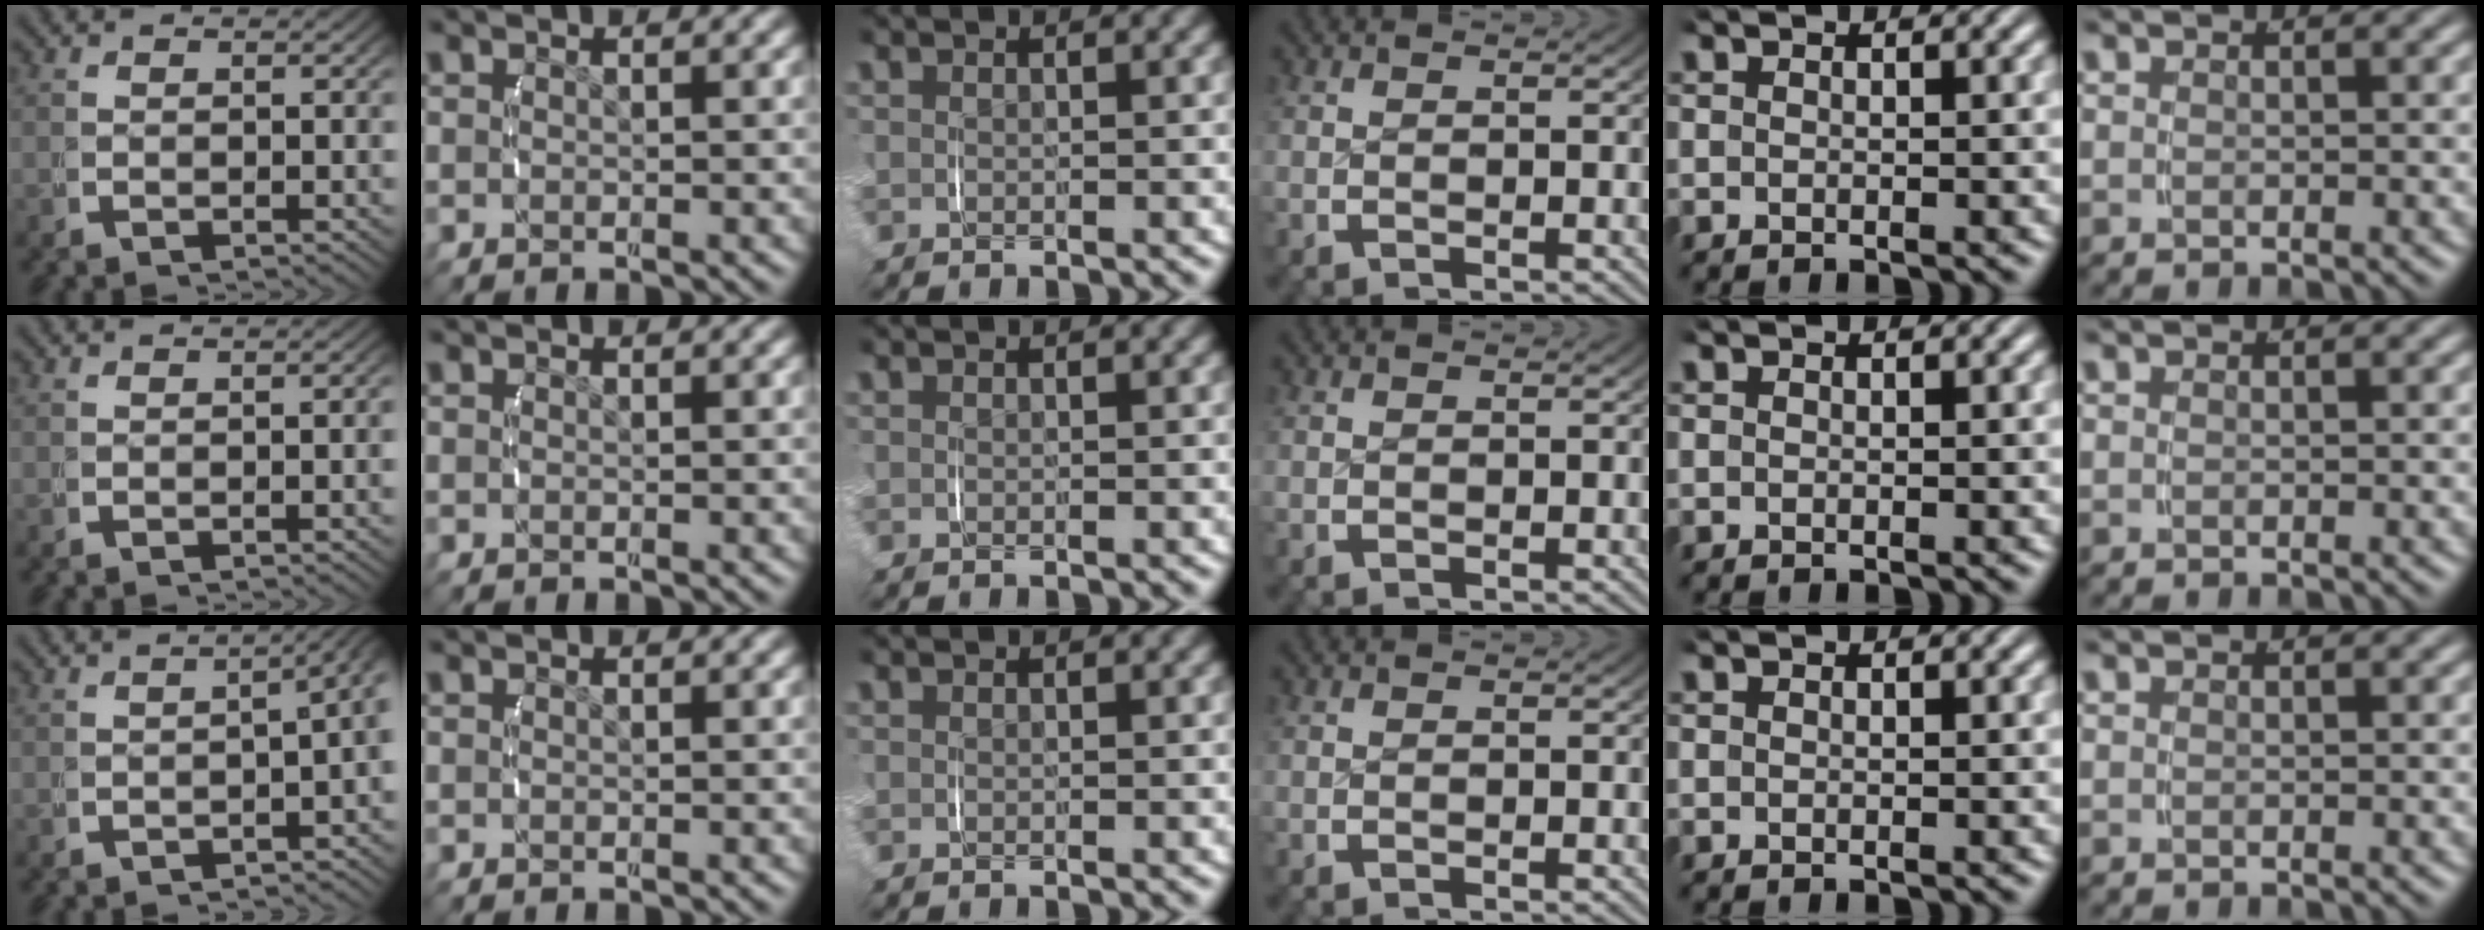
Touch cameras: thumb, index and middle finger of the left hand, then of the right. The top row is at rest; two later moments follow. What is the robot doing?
{"motion": "lift_and_place", "object": "string"}